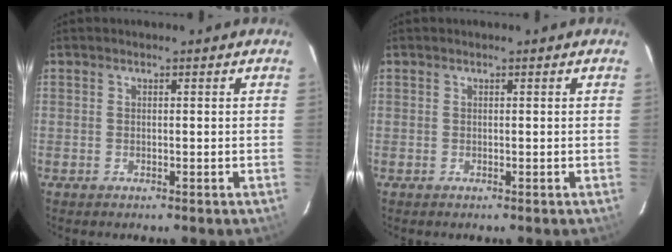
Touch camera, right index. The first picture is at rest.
{"total": 0.0}